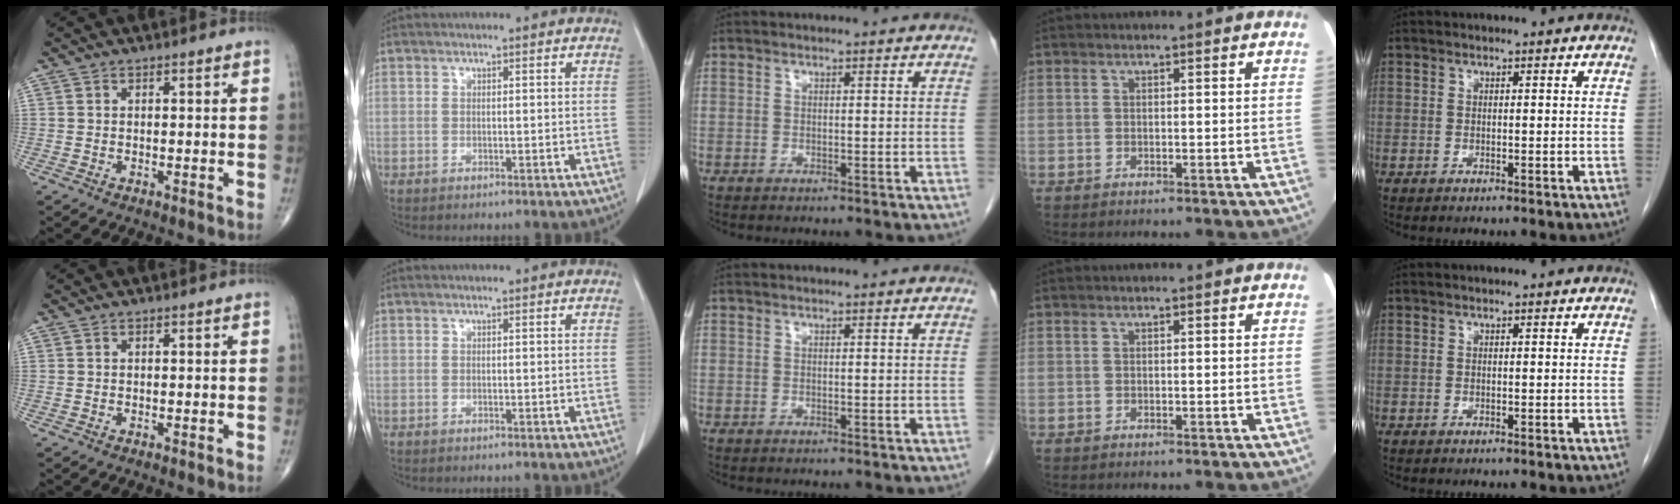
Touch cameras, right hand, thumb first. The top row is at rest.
{}